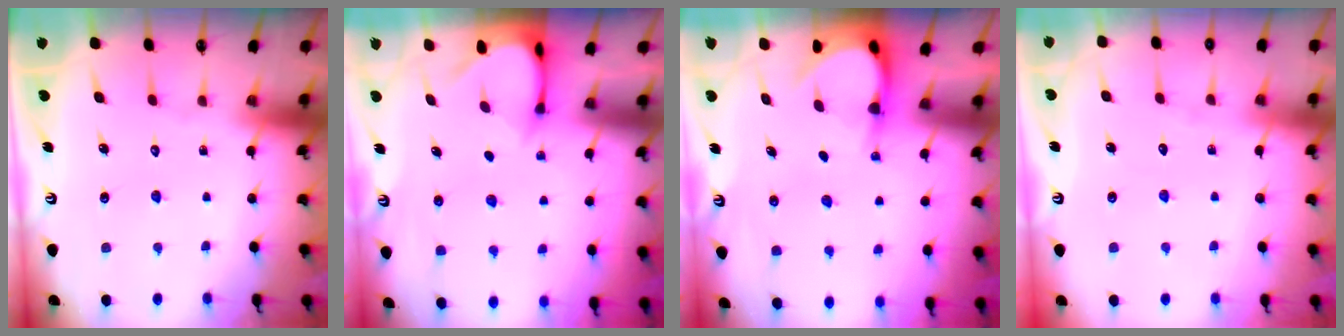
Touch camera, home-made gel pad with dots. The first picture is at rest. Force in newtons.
{"total": 3.2, "press": 3.2, "slide": 0.3}
{"total": 3.9, "press": 3.9, "slide": 0.3}
{"total": 2.8, "press": 2.8, "slide": 0.4}